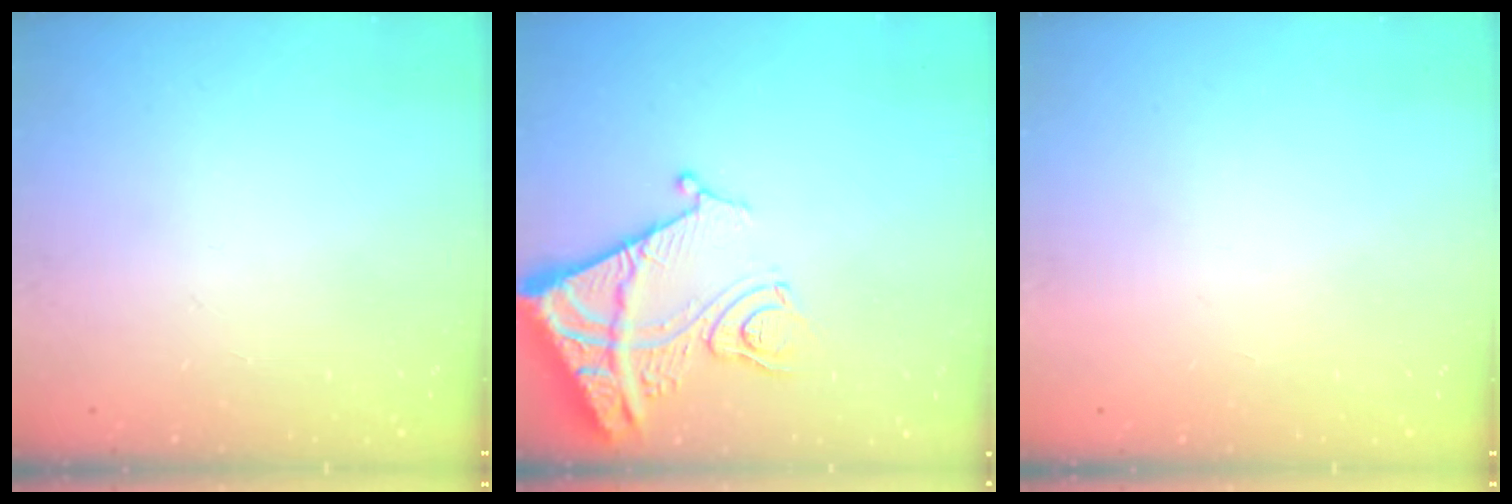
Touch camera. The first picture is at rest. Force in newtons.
{"total": 13.8, "press": 13.8, "slide": 1.4}
{"total": 1.5, "press": 1.5, "slide": 0.1}